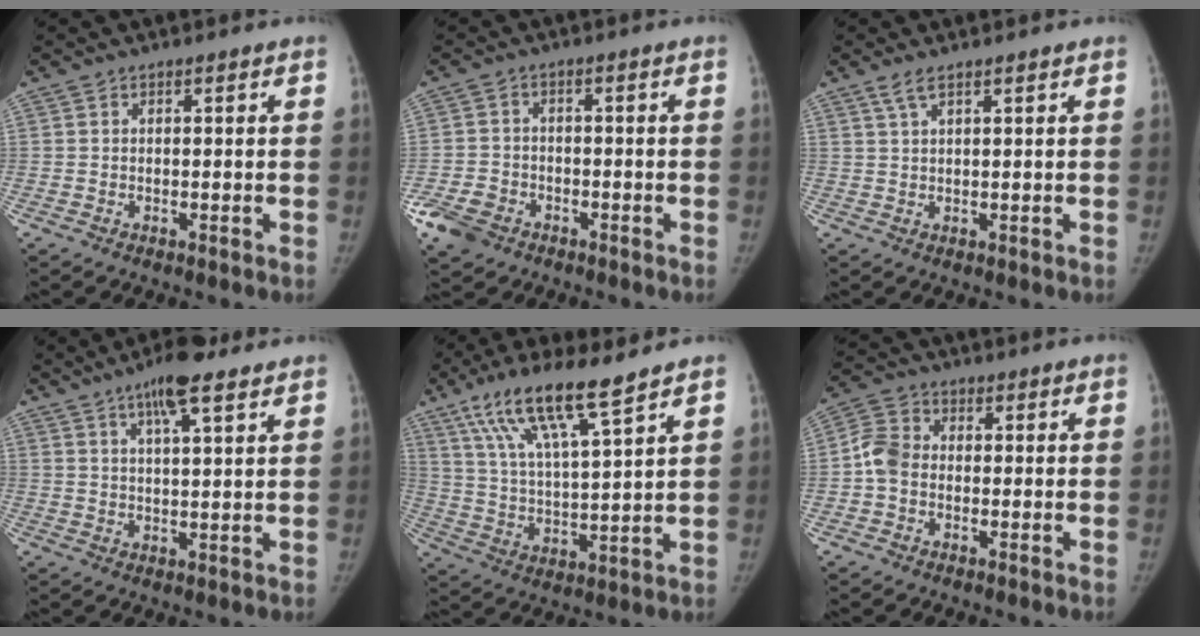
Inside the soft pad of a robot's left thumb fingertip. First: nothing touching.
{"total": 6.7, "force": [-4.0, 4.8, 2.6], "torque": [-0.057, 0.017, -0.070]}
{"total": 2.6, "force": [1.8, 0.5, 1.8], "torque": [-0.043, 0.005, 0.040]}
{"total": 9.0, "force": [5.9, 2.2, 6.5], "torque": [-0.098, -0.017, 0.093]}
{"total": 15.0, "force": [10.0, 2.2, 10.9], "torque": [-0.200, -0.036, 0.193]}
{"total": 5.4, "force": [-0.8, 4.3, 3.1], "torque": [-0.052, 0.013, -0.027]}